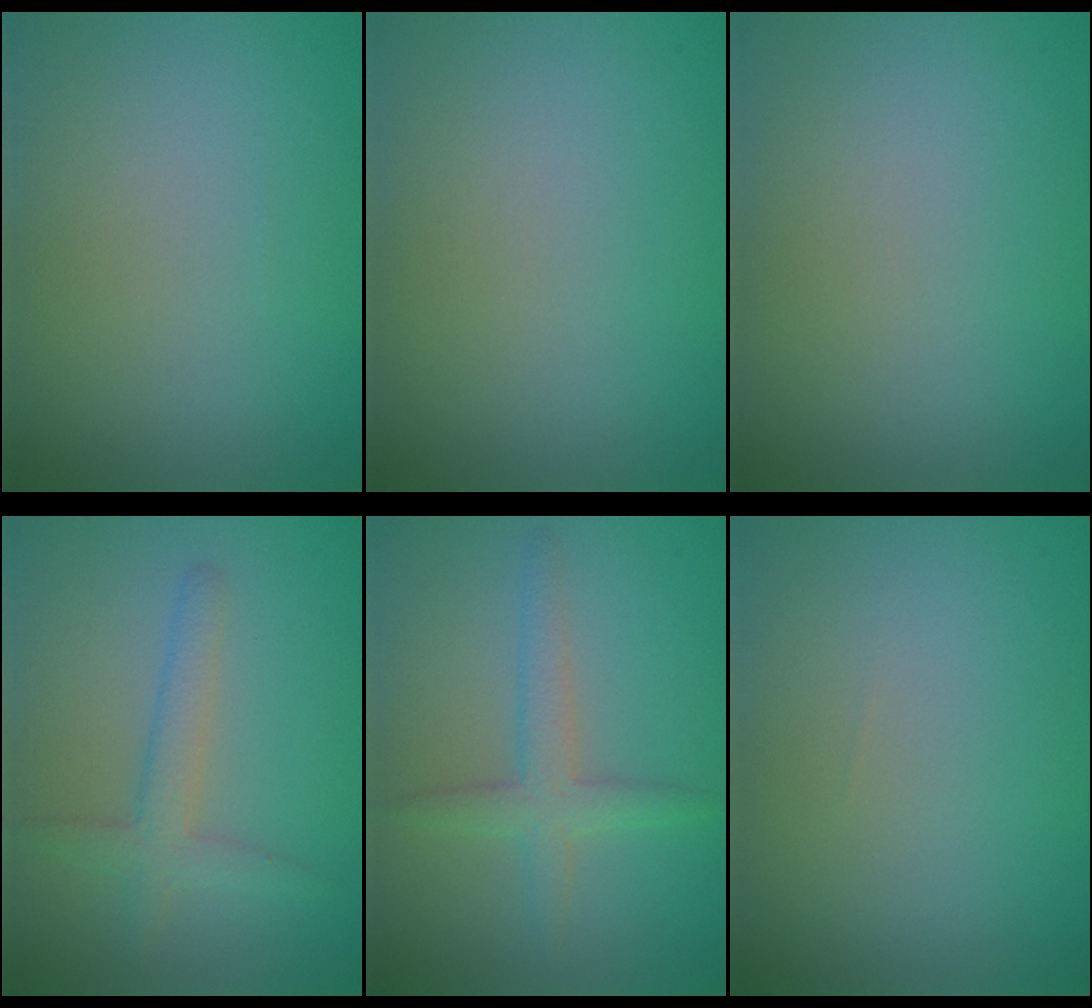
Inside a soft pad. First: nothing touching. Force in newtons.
{"total": 0.0}
{"total": 0.0}
{"total": 2.7, "press": 2.7, "slide": 0.2}
{"total": 2.7, "press": 2.7, "slide": 0.2}
{"total": 0.0}